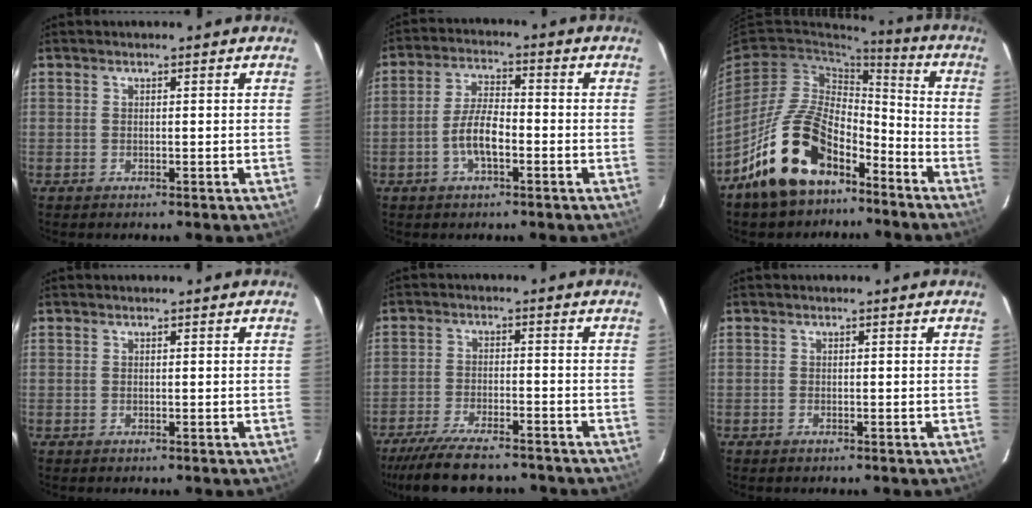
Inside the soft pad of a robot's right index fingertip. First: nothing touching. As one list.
[{"total": 6.6, "force": [-2.4, 2.4, 5.7], "torque": [-0.116, 0.008, -0.045]}, {"total": 18.1, "force": [-11.3, 9.6, 10.2], "torque": [-0.199, 0.021, -0.182]}, {"total": 0.0}, {"total": 14.6, "force": [-12.5, 3.8, 6.6], "torque": [-0.144, -0.023, -0.197]}, {"total": 0.7, "force": [-0.5, 0.5, 0.1], "torque": [-0.001, -0.002, -0.009]}]